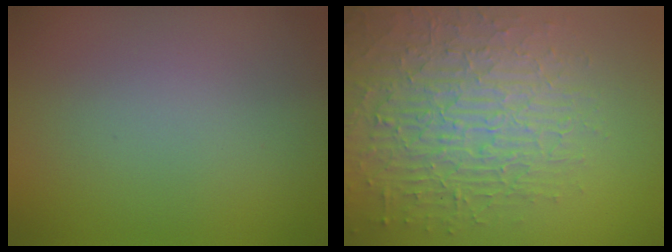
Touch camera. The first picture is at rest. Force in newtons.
{"total": 6.9, "press": 5.2, "slide": 4.6}